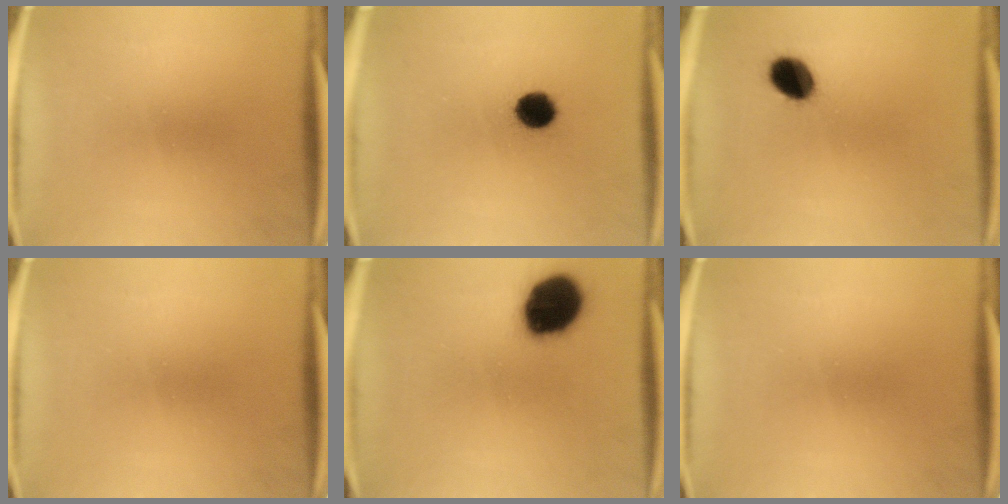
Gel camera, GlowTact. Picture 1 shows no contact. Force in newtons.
{"total": 7.2}
{"total": 6.9}
{"total": 0.0}
{"total": 15.0}
{"total": 0.0}